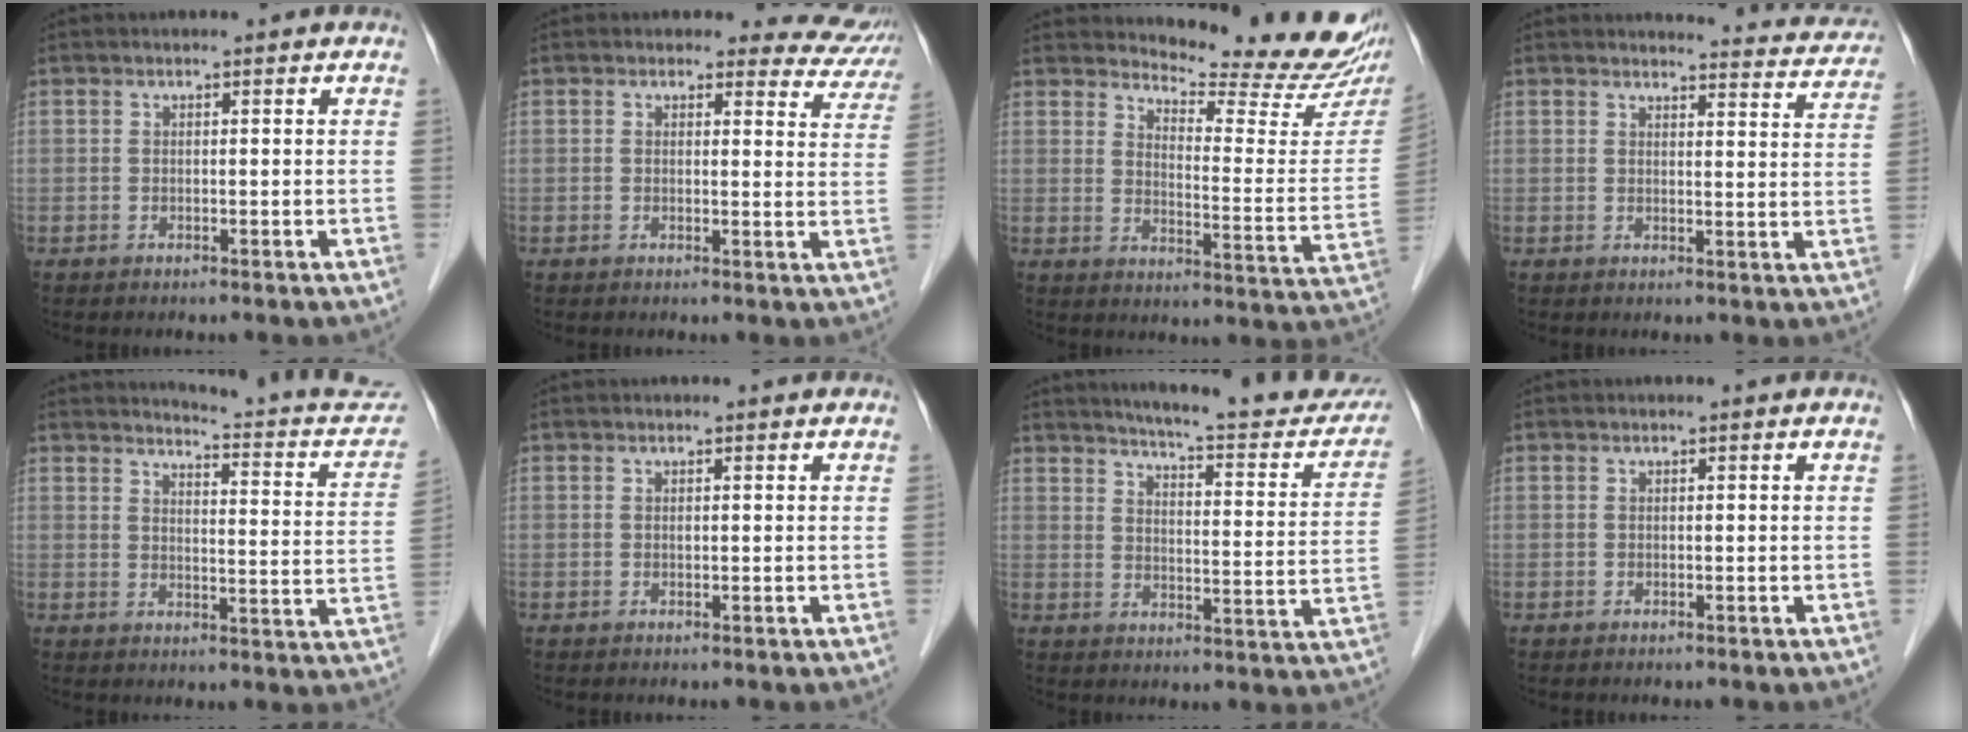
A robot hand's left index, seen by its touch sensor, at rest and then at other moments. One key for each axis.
{"total": 6.6, "fx": 6.0, "fy": 2.7, "fz": -0.3, "tx": 0.039, "ty": -0.021, "tz": 0.031}
{"total": 17.6, "fx": 16.5, "fy": 1.7, "fz": 5.7, "tx": -0.075, "ty": -0.101, "tz": 0.194}
{"total": 10.6, "fx": 10.4, "fy": 1.6, "fz": 0.9, "tx": 0.016, "ty": -0.041, "tz": 0.091}
{"total": 15.8, "fx": 15.3, "fy": 1.3, "fz": 3.4, "tx": -0.030, "ty": -0.086, "tz": 0.154}
{"total": 0.0}
{"total": 20.1, "fx": 18.4, "fy": 2.7, "fz": 7.8, "tx": -0.094, "ty": -0.056, "tz": 0.217}
{"total": 0.0}